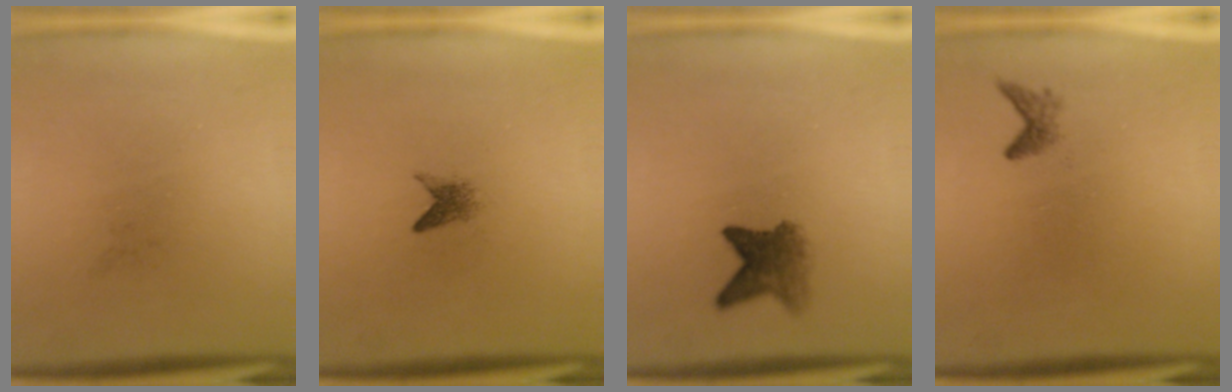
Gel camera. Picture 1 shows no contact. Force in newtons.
{"total": 1.5}
{"total": 4.1}
{"total": 1.1}